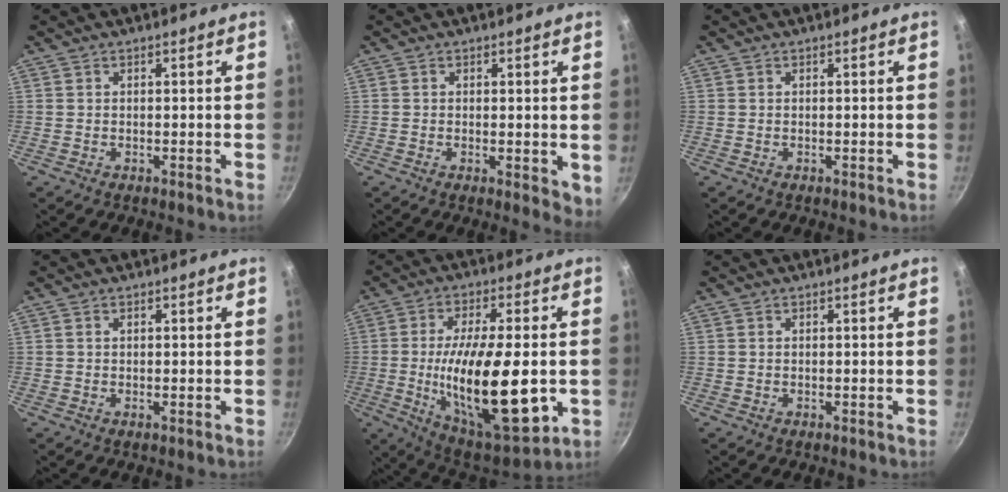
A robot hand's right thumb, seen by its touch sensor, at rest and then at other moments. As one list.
[{"total": 3.9, "force": [0.0, 1.8, 3.5], "torque": [-0.042, -0.011, 0.001]}, {"total": 0.0}, {"total": 0.7, "force": [0.2, 0.4, 0.5], "torque": [-0.007, 0.002, 0.003]}, {"total": 23.3, "force": [-3.1, 8.5, 21.5], "torque": [-0.350, -0.003, -0.044]}, {"total": 0.0}]